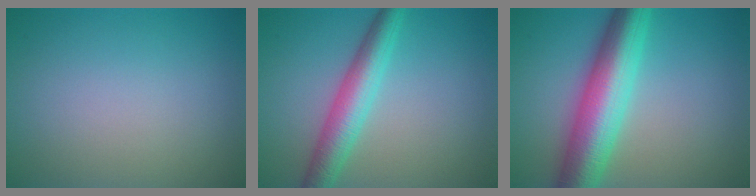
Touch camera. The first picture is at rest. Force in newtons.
{"total": 4.7, "press": 4.7, "slide": 0.1}
{"total": 8.9, "press": 8.9, "slide": 0.1}